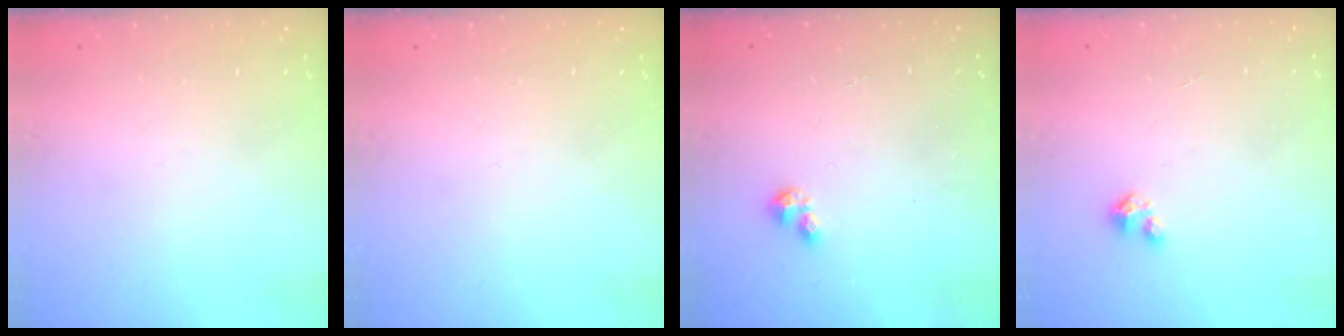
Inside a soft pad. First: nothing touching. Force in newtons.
{"total": 0.0}
{"total": 1.3, "press": 1.2, "slide": 0.3}
{"total": 1.4, "press": 1.4, "slide": 0.2}